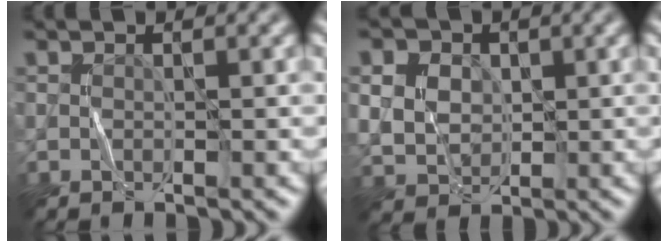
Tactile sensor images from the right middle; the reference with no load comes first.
{"total": 10.1, "force": [3.7, 8.1, 4.8], "torque": [-0.109, 0.034, 0.049]}